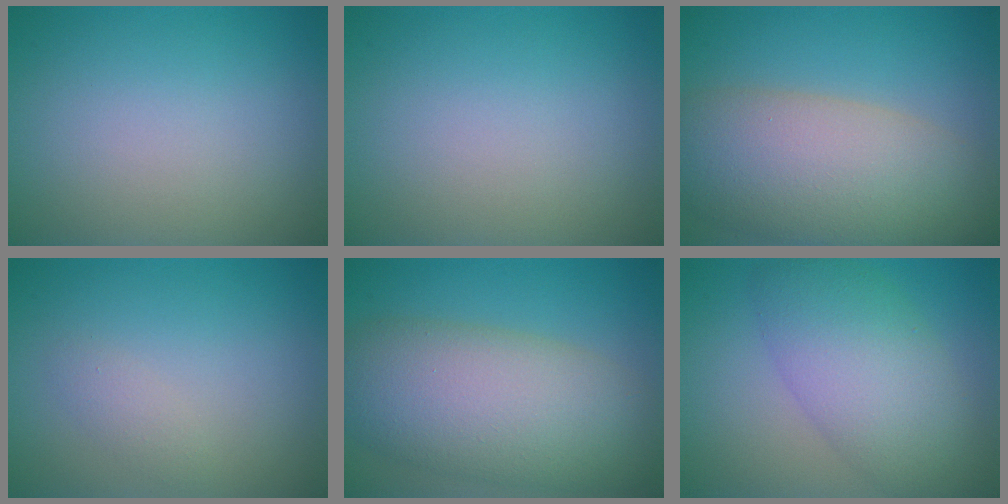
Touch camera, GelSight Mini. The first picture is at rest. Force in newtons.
{"total": 0.0}
{"total": 10.1, "press": 10.0, "slide": 0.6}
{"total": 1.1, "press": 1.1, "slide": 0.1}
{"total": 10.0, "press": 9.9, "slide": 0.8}
{"total": 7.4, "press": 7.4, "slide": 0.5}